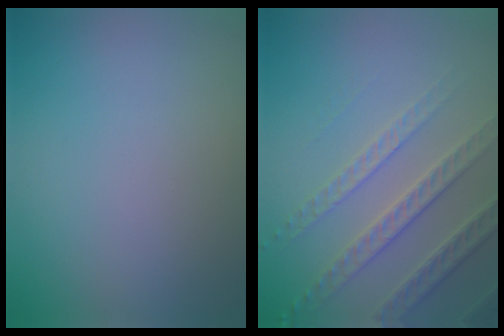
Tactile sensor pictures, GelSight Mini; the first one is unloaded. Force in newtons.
{"total": 4.4, "press": 3.7, "slide": 2.4}